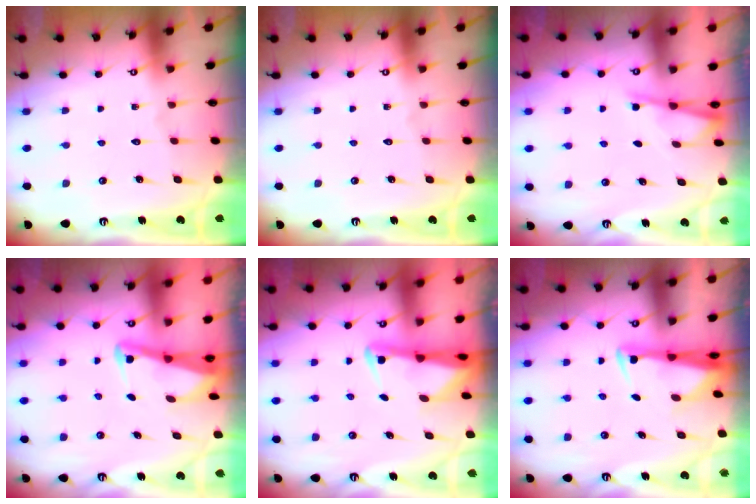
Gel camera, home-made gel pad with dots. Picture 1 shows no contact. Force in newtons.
{"total": 0.0}
{"total": 2.5, "press": 2.5, "slide": 0.4}
{"total": 3.0, "press": 3.0, "slide": 0.3}
{"total": 2.2, "press": 2.1, "slide": 0.4}
{"total": 3.0, "press": 2.8, "slide": 0.9}